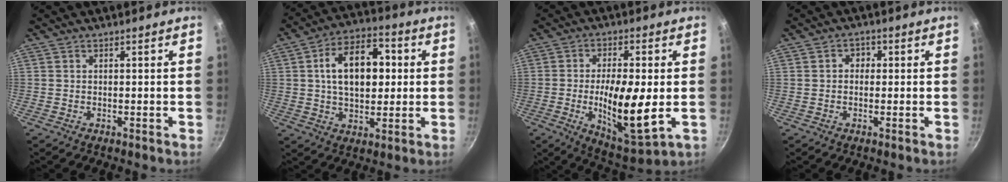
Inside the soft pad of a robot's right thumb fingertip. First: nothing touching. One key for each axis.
{"total": 14.9, "fx": 2.1, "fy": 9.1, "fz": 11.6, "tx": -0.153, "ty": 0.016, "tz": 0.026}
{"total": 14.8, "fx": -2.0, "fy": 4.5, "fz": 13.9, "tx": -0.240, "ty": -0.006, "tz": -0.028}
{"total": 2.3, "fx": 0.2, "fy": 1.9, "fz": 1.3, "tx": -0.013, "ty": 0.006, "tz": -0.002}